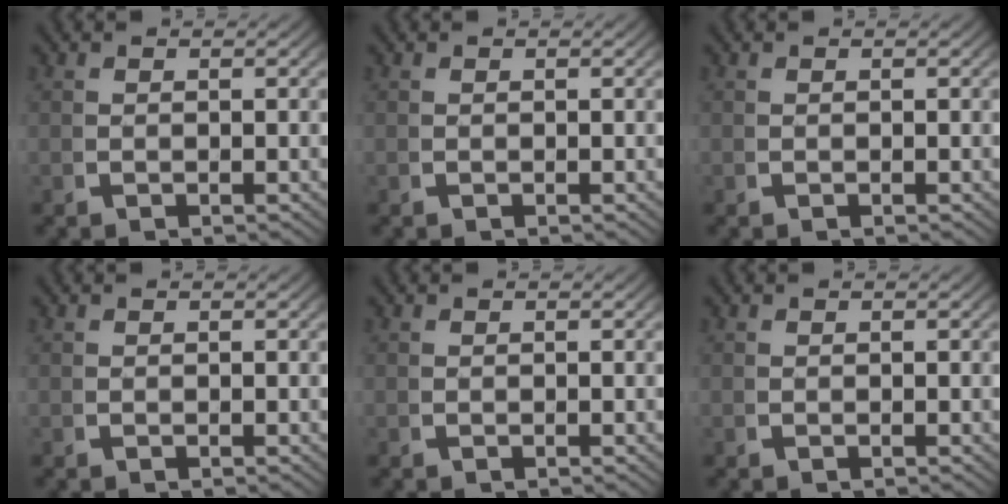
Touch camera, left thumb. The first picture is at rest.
{"total": 0.0}
{"total": 0.0}
{"total": 0.0}
{"total": 0.0}
{"total": 0.0}